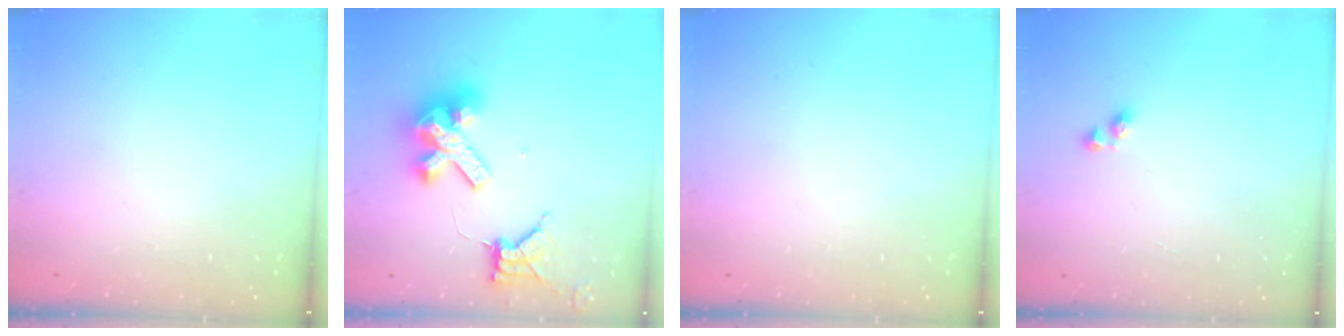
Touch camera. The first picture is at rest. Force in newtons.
{"total": 13.7, "press": 13.6, "slide": 1.8}
{"total": 0.0}
{"total": 3.8, "press": 3.7, "slide": 0.5}